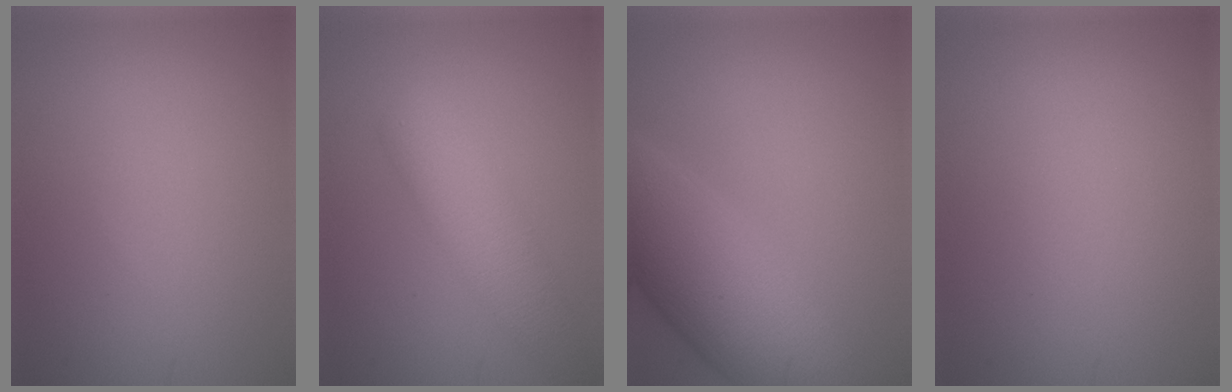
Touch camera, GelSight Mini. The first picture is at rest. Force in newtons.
{"total": 4.5, "press": 4.5, "slide": 0.2}
{"total": 9.6, "press": 9.6, "slide": 0.3}
{"total": 0.0}